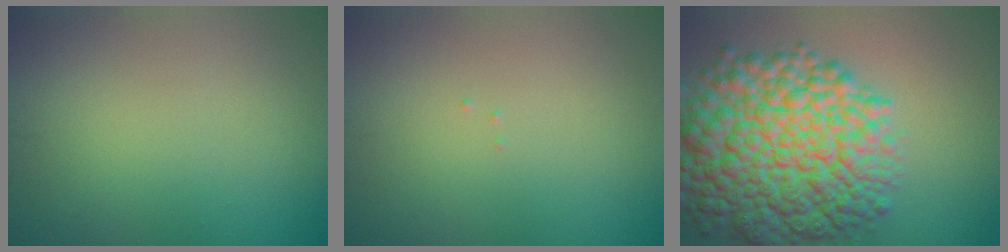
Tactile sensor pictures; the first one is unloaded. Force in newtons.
{"total": 0.0}
{"total": 13.0, "press": 12.9, "slide": 0.4}